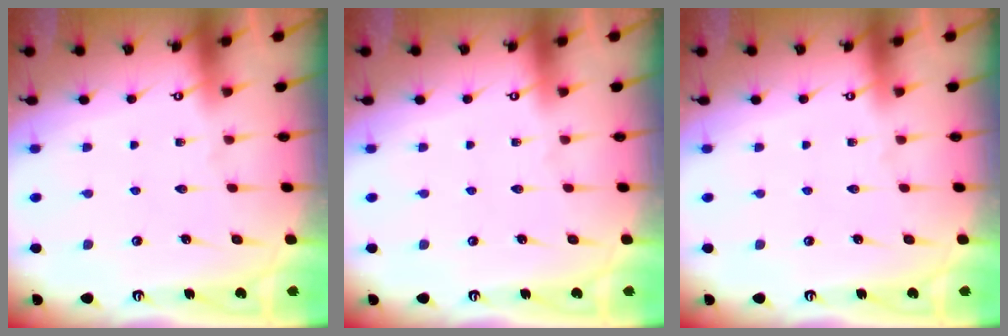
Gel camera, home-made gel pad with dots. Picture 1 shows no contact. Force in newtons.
{"total": 0.0}
{"total": 0.0}